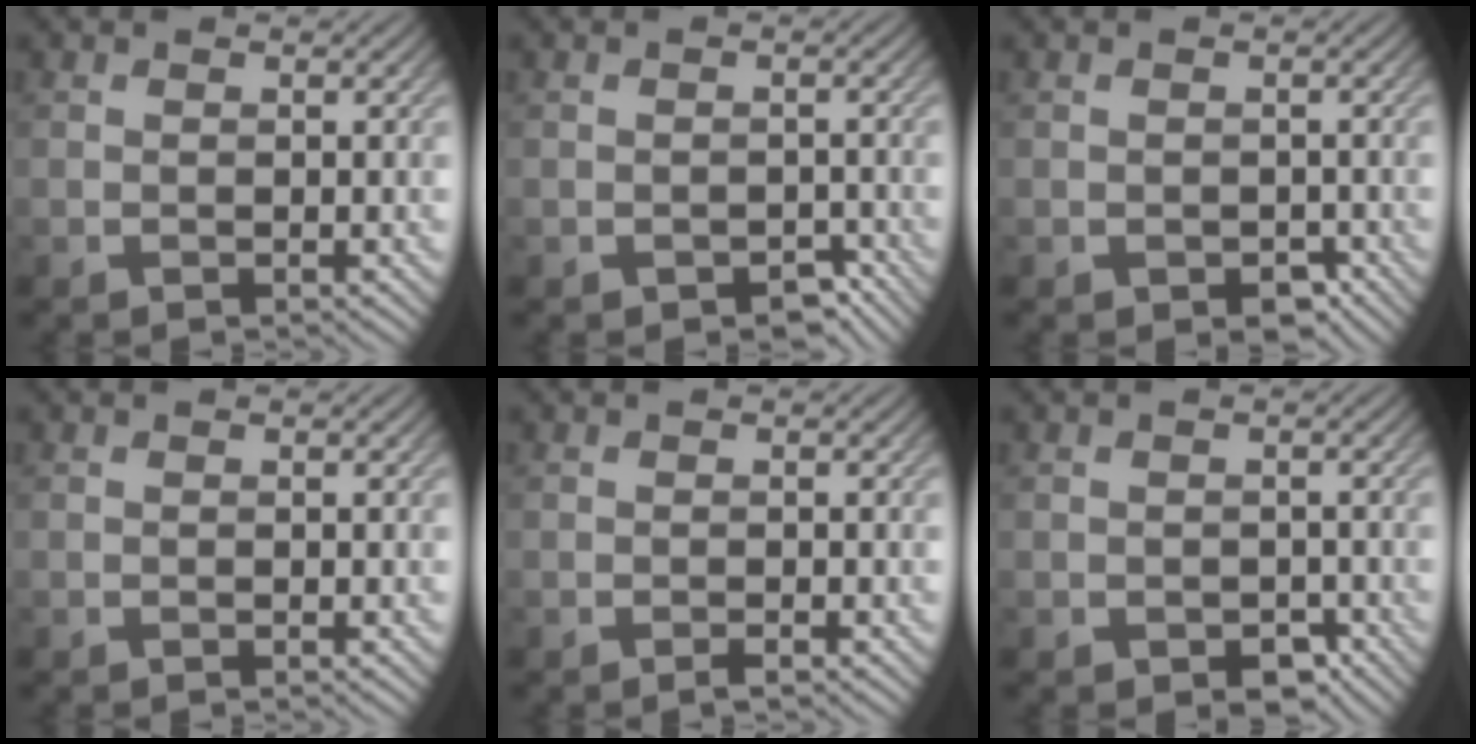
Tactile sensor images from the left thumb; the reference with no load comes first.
{"total": 2.4, "force": [-1.5, 1.5, 1.2], "torque": [-0.016, -0.007, -0.018]}
{"total": 2.1, "force": [-1.0, 1.4, 1.1], "torque": [-0.020, -0.012, -0.014]}
{"total": 0.0}
{"total": 0.6, "force": [-0.4, 0.1, 0.4], "torque": [-0.006, -0.001, -0.007]}
{"total": 2.5, "force": [-1.2, 1.7, 1.3], "torque": [-0.023, -0.013, -0.017]}